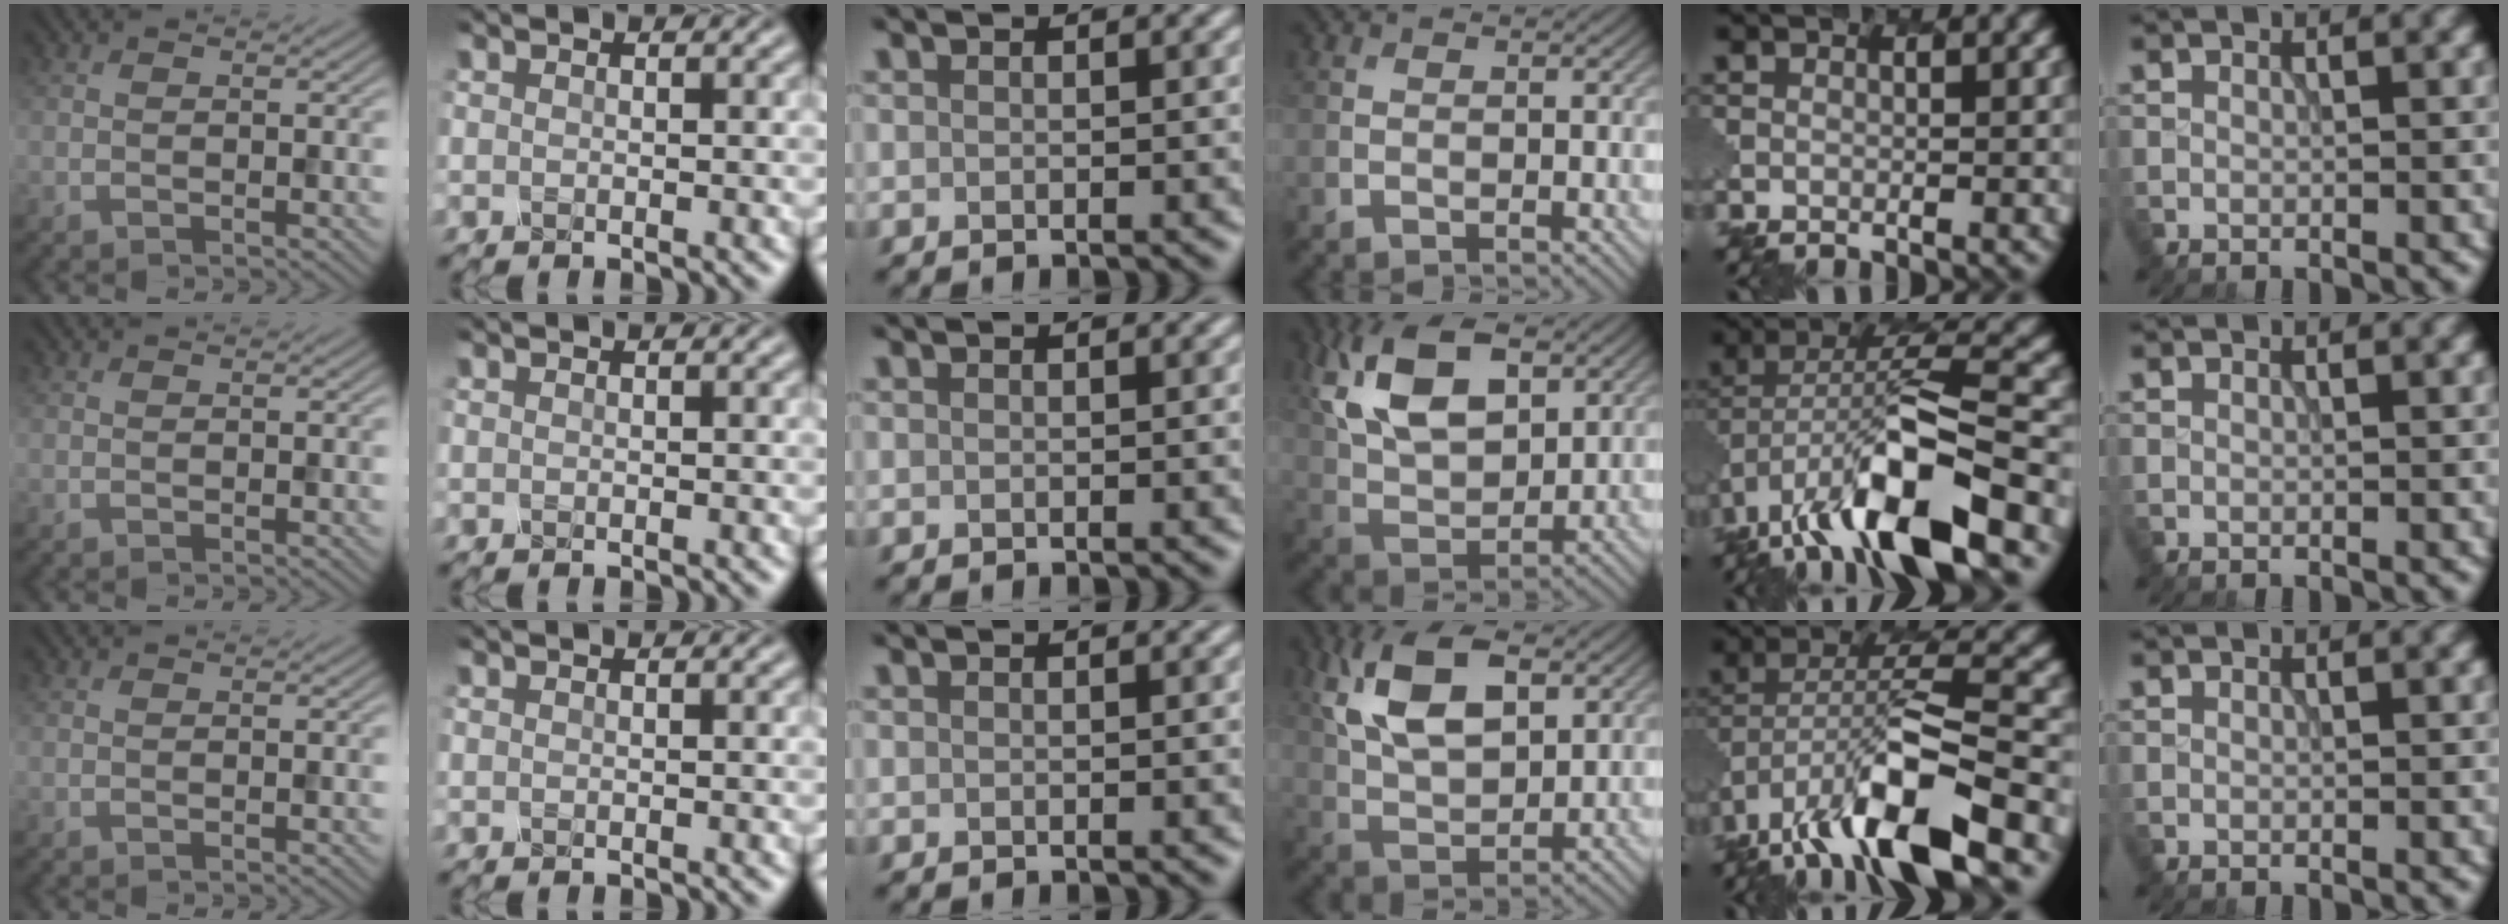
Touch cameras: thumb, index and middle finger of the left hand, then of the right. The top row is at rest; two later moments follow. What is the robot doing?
{"motion": "insert", "object": "pen bag"}